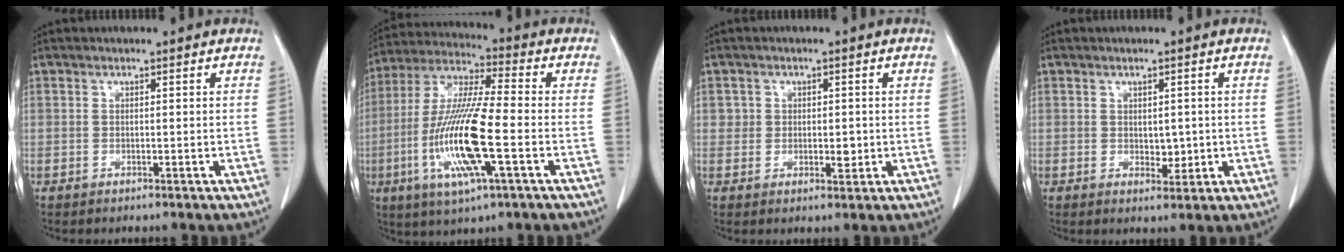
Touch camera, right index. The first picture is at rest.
{"total": 15.8, "force": [-4.0, 1.5, 15.2], "torque": [-0.316, -0.014, -0.074]}
{"total": 2.9, "force": [0.1, 2.3, 1.8], "torque": [-0.016, 0.000, 0.007]}
{"total": 2.6, "force": [0.0, 1.7, 2.0], "torque": [-0.027, -0.003, 0.008]}